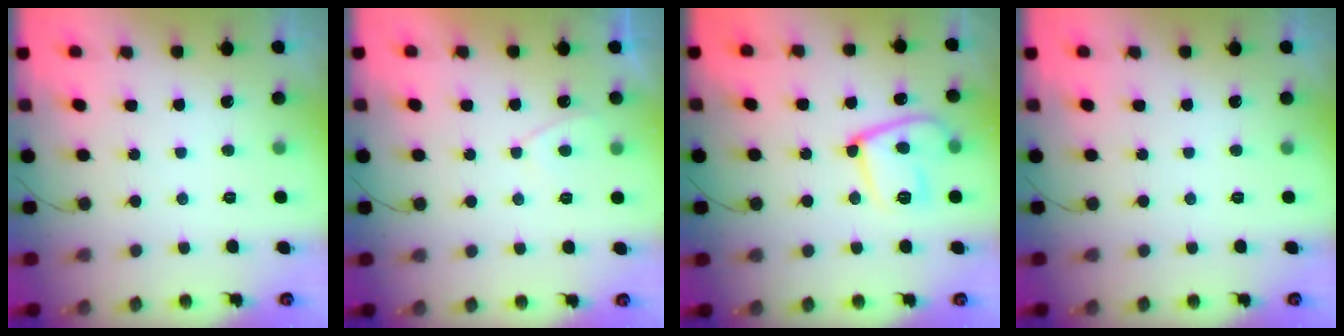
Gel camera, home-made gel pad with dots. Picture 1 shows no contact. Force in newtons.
{"total": 2.3, "press": 2.2, "slide": 0.4}
{"total": 13.3, "press": 13.2, "slide": 1.3}
{"total": 0.0}